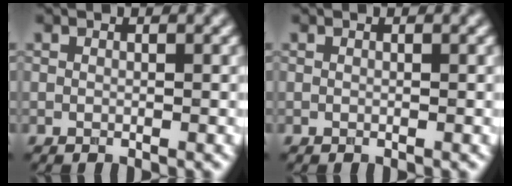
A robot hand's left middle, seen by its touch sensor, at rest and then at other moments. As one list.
[{"total": 0.0}]